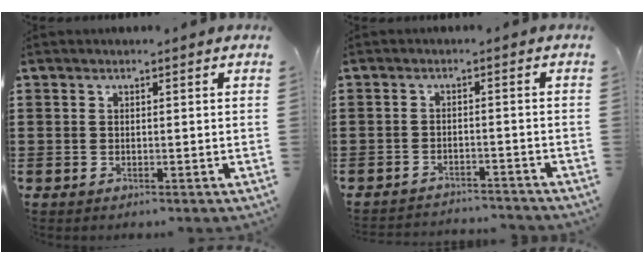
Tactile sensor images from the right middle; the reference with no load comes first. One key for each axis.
{"total": 2.5, "fx": -2.5, "fy": 0.0, "fz": 0.1, "tx": -0.007, "ty": 0.002, "tz": -0.053}